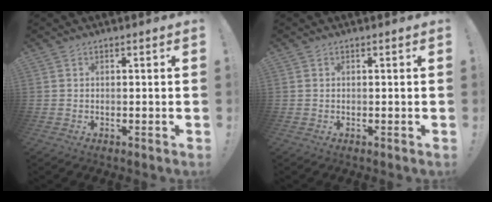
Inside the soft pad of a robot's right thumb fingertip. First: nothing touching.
{"total": 0.0}